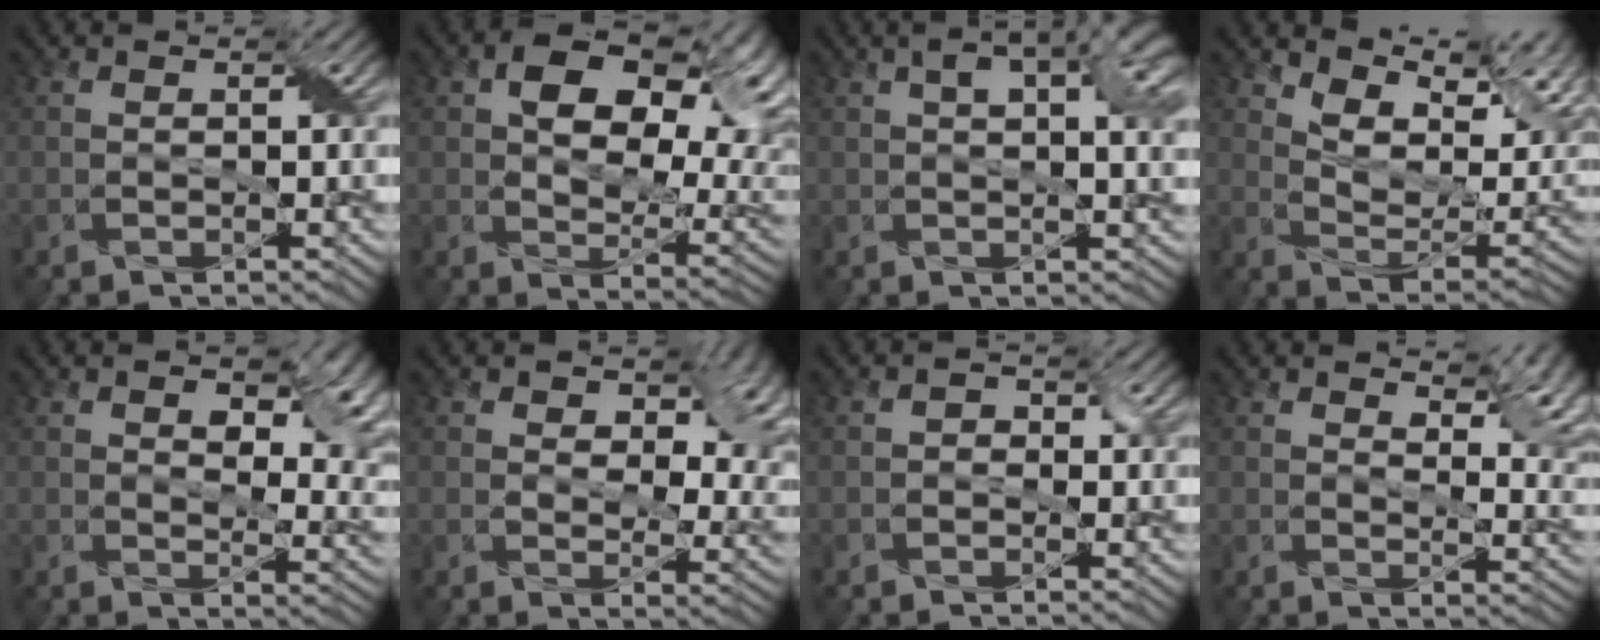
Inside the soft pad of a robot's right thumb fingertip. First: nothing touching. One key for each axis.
{"total": 14.4, "fx": 4.6, "fy": 8.9, "fz": 10.4, "tx": -0.145, "ty": 0.001, "tz": 0.080}
{"total": 8.8, "fx": 3.0, "fy": 3.5, "fz": 7.5, "tx": -0.105, "ty": 0.017, "tz": 0.041}
{"total": 11.3, "fx": 7.4, "fy": 4.4, "fz": 7.3, "tx": -0.144, "ty": 0.006, "tz": 0.125}
{"total": 9.6, "fx": 3.7, "fy": 4.8, "fz": 7.5, "tx": -0.105, "ty": -0.010, "tz": 0.062}
{"total": 11.3, "fx": 4.5, "fy": 6.3, "fz": 8.2, "tx": -0.125, "ty": -0.006, "tz": 0.076}
{"total": 1.2, "fx": -0.4, "fy": 1.1, "fz": 0.5, "tx": -0.008, "ty": -0.001, "tz": -0.010}
{"total": 8.9, "fx": 5.0, "fy": 3.7, "fz": 6.4, "tx": -0.091, "ty": -0.001, "tz": 0.084}